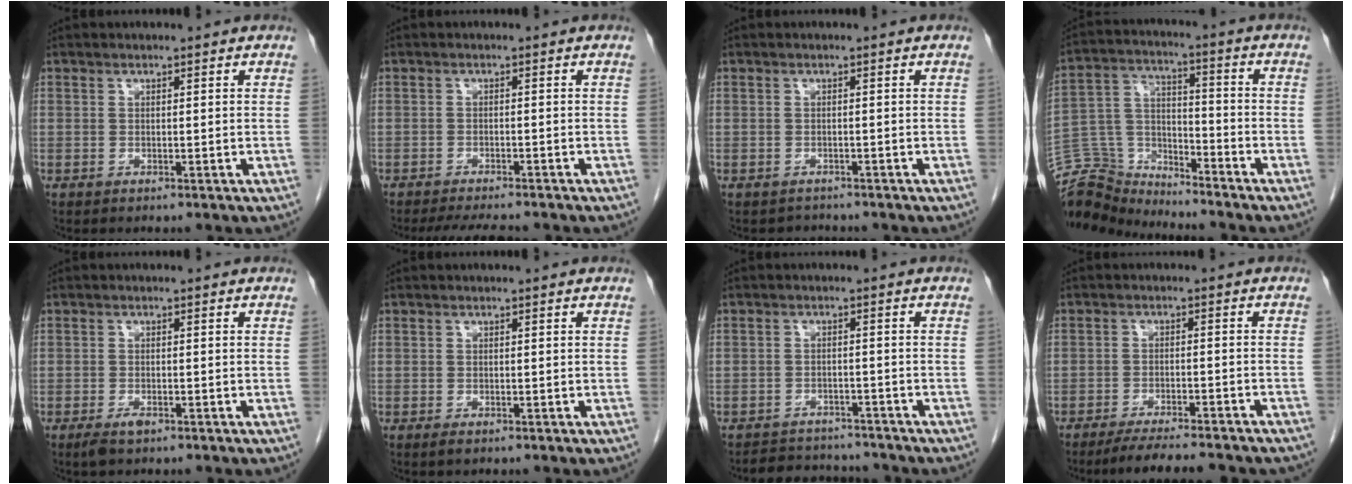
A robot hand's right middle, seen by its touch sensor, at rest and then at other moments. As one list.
[{"total": 6.7, "force": [-6.0, 1.0, 2.9], "torque": [-0.043, -0.013, -0.089]}, {"total": 1.4, "force": [-1.3, 0.4, -0.4], "torque": [-0.001, -0.005, -0.019]}, {"total": 10.2, "force": [-10.1, 1.5, -0.9], "torque": [0.008, 0.040, -0.197]}, {"total": 2.0, "force": [-1.3, 0.7, 1.4], "torque": [-0.029, -0.002, -0.020]}, {"total": 0.9, "force": [-0.6, 0.4, 0.6], "torque": [-0.012, -0.001, -0.004]}, {"total": 6.5, "force": [-6.2, 1.6, 0.4], "torque": [-0.004, 0.007, -0.088]}, {"total": 13.0, "force": [-11.5, 1.7, 5.7], "torque": [-0.076, -0.011, -0.153]}]